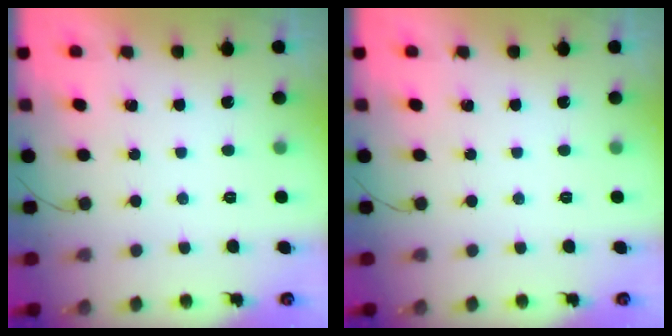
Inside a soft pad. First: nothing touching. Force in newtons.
{"total": 0.0}